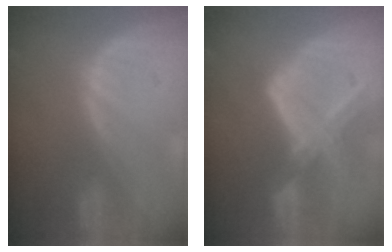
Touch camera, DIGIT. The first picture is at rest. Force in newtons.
{"total": 8.3, "press": 7.3, "slide": 4.0}